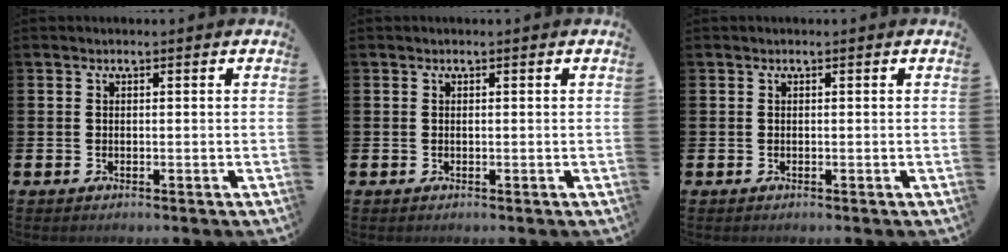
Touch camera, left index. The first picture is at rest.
{"total": 0.0}
{"total": 0.0}